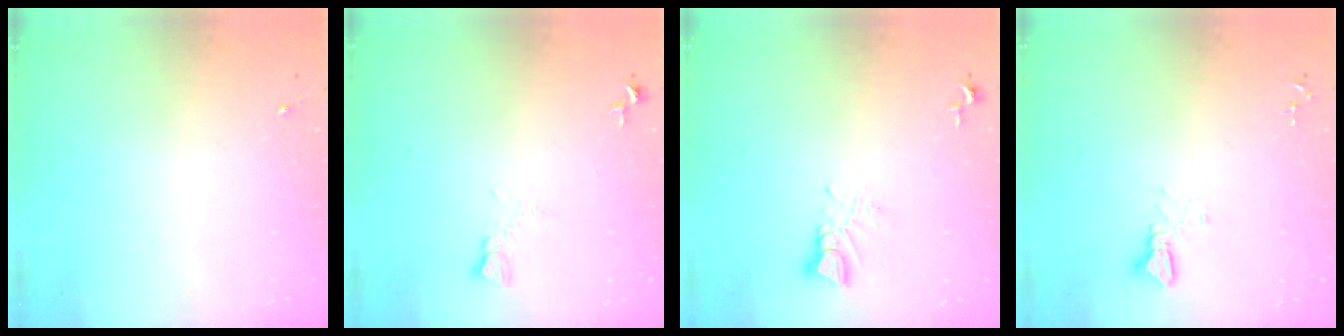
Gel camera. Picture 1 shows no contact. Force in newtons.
{"total": 5.6, "press": 5.5, "slide": 0.6}
{"total": 3.8, "press": 3.7, "slide": 0.2}
{"total": 2.4, "press": 2.4, "slide": 0.1}